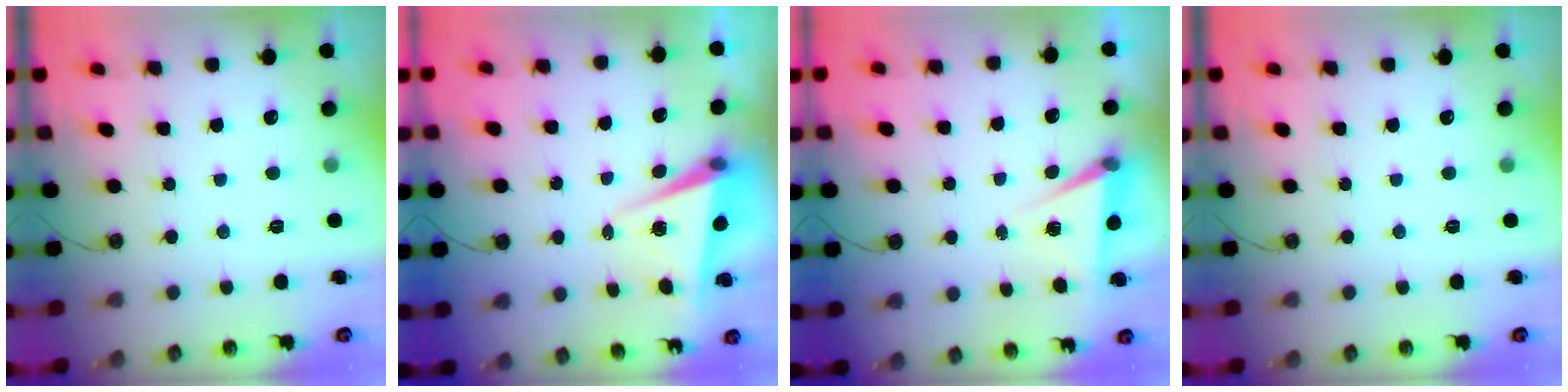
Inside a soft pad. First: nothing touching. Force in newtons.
{"total": 5.5, "press": 5.4, "slide": 0.8}
{"total": 6.1, "press": 4.0, "slide": 4.6}
{"total": 0.0}